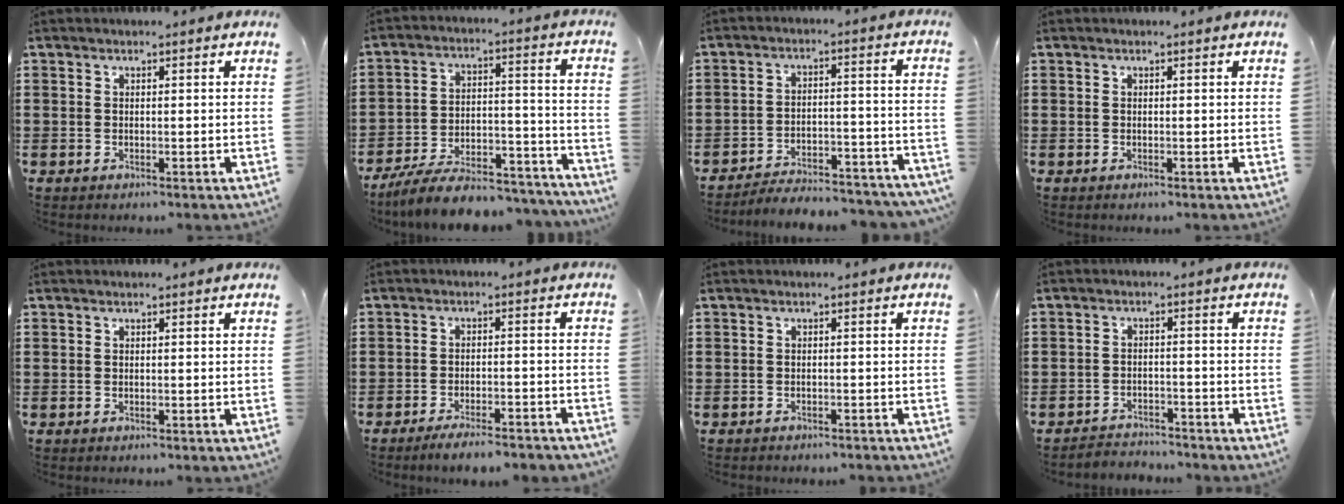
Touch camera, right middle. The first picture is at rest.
{"total": 9.0, "force": [-8.2, 1.6, 3.4], "torque": [-0.049, 0.025, -0.156]}
{"total": 5.0, "force": [-4.9, 0.5, 1.0], "torque": [-0.018, 0.007, -0.099]}
{"total": 0.0}
{"total": 0.0}
{"total": 4.4, "force": [-4.0, 0.1, 1.8], "torque": [-0.035, -0.004, -0.078]}
{"total": 1.0, "force": [-1.0, 0.3, -0.1], "torque": [0.000, 0.004, -0.023]}
{"total": 3.3, "force": [-3.2, 0.7, -0.4], "torque": [-0.002, 0.001, -0.071]}